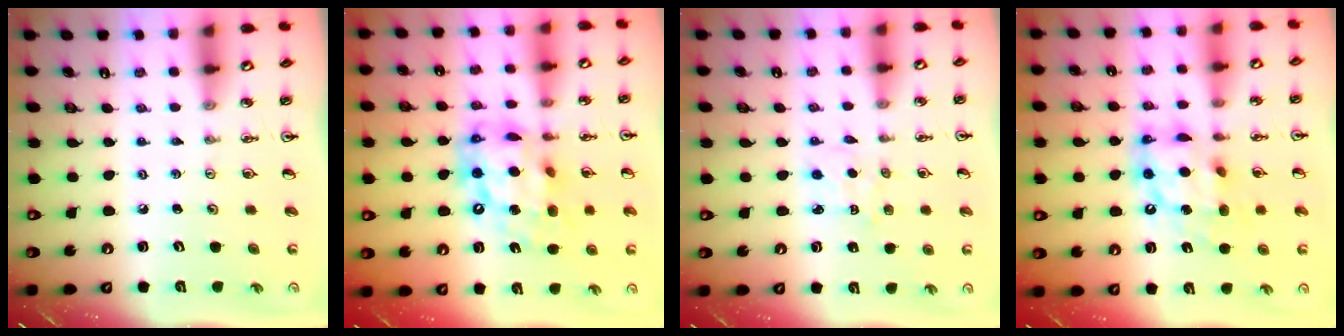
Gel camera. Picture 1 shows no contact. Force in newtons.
{"total": 16.8, "press": 16.8, "slide": 1.6}
{"total": 2.9, "press": 2.9, "slide": 0.4}
{"total": 13.3, "press": 13.3, "slide": 1.1}